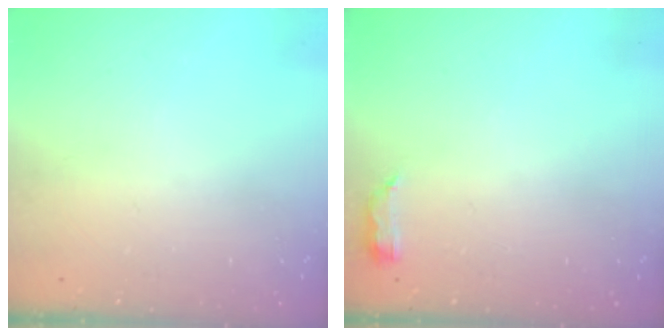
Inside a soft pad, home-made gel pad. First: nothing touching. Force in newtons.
{"total": 5.1, "press": 4.8, "slide": 1.7}